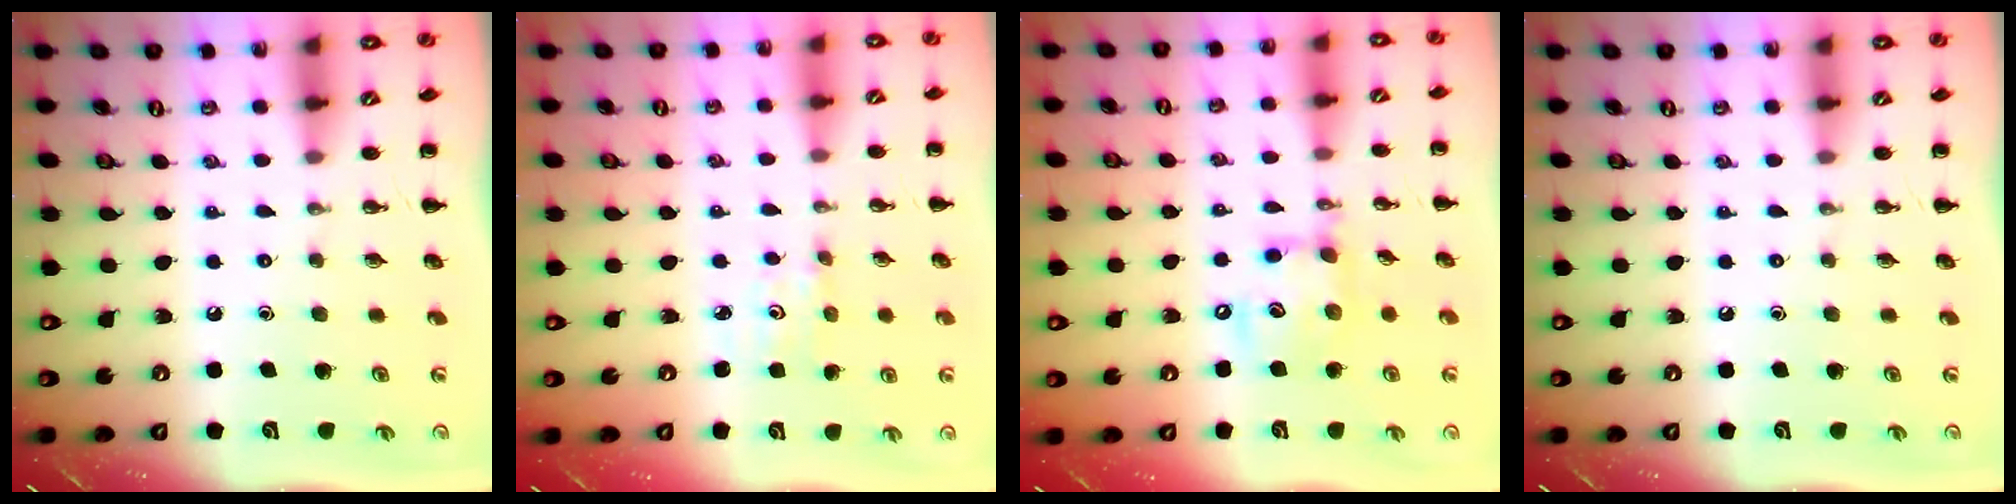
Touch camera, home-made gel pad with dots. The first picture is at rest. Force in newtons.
{"total": 1.2, "press": 1.1, "slide": 0.4}
{"total": 12.1, "press": 12.0, "slide": 1.8}
{"total": 0.0}